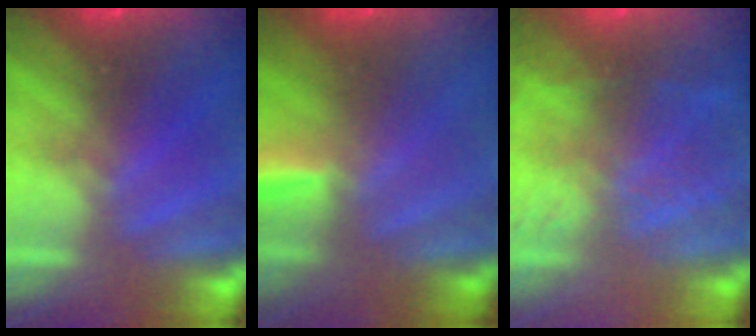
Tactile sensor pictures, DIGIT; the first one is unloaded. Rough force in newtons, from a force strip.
{"total": 2.9}
{"total": 5.8}